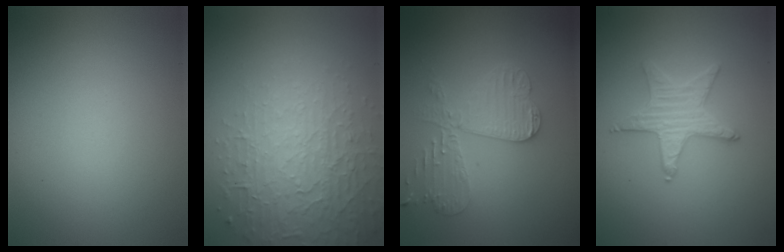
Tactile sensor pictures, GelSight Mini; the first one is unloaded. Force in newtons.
{"total": 4.6, "press": 4.1, "slide": 2.2}
{"total": 4.0, "press": 3.7, "slide": 1.5}
{"total": 2.4, "press": 2.4, "slide": 0.2}